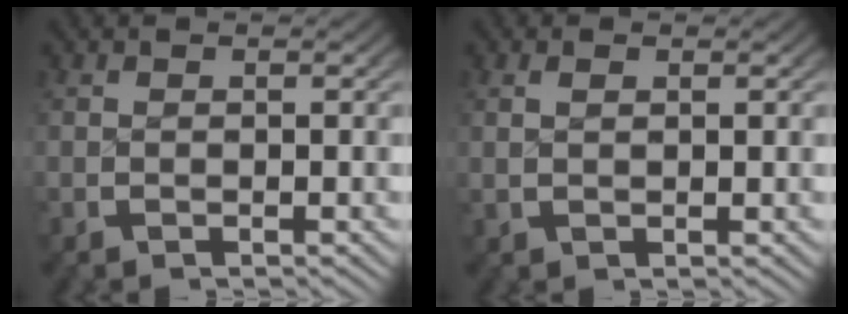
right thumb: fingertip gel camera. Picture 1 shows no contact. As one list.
[{"total": 0.9, "force": [0.5, 0.4, 0.6], "torque": [-0.009, 0.006, 0.012]}]